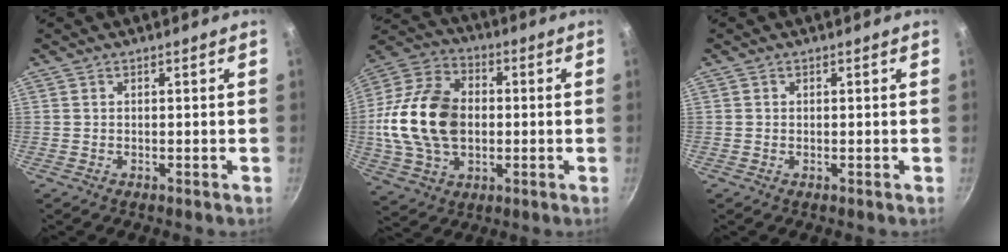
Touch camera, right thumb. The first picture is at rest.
{"total": 20.5, "force": [-0.2, 14.2, 14.8], "torque": [-0.267, 0.024, -0.006]}
{"total": 0.0}